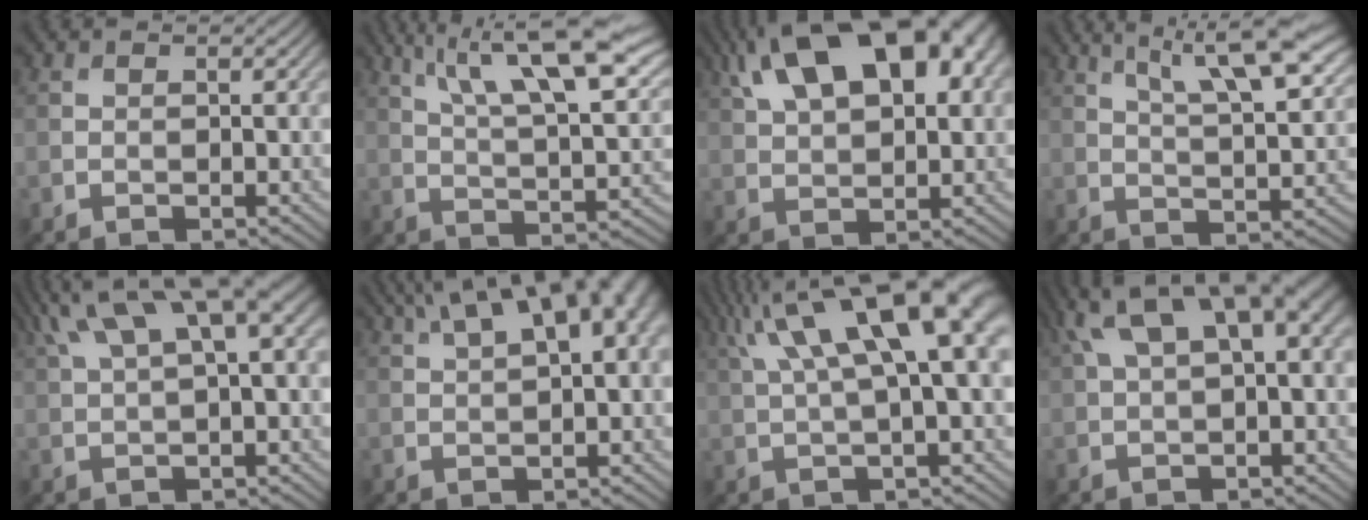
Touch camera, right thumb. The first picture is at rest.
{"total": 15.6, "force": [8.4, 4.7, 12.3], "torque": [-0.203, 0.016, 0.142]}
{"total": 18.6, "force": [9.4, 8.9, 13.3], "torque": [-0.249, 0.063, 0.130]}
{"total": 11.4, "force": [6.4, 3.2, 8.8], "torque": [-0.138, 0.008, 0.102]}
{"total": 10.9, "force": [5.3, 3.1, 9.0], "torque": [-0.193, 0.028, 0.105]}
{"total": 11.7, "force": [5.2, 4.4, 9.5], "torque": [-0.153, 0.037, 0.077]}
{"total": 14.5, "force": [5.6, 3.8, 12.8], "torque": [-0.223, 0.029, 0.102]}
{"total": 12.1, "force": [4.6, 4.8, 10.1], "torque": [-0.204, 0.018, 0.088]}